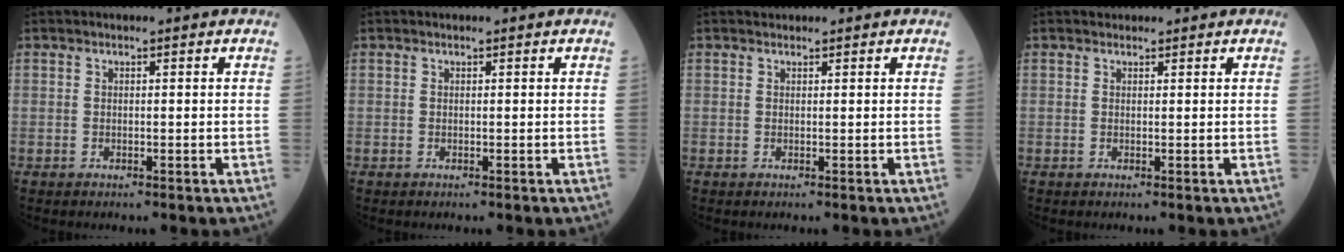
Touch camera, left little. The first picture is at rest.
{"total": 0.0}
{"total": 0.6, "force": [0.5, 0.3, 0.0], "torque": [-0.009, 0.006, 0.009]}
{"total": 0.7, "force": [0.6, 0.4, 0.0], "torque": [-0.006, 0.005, 0.008]}